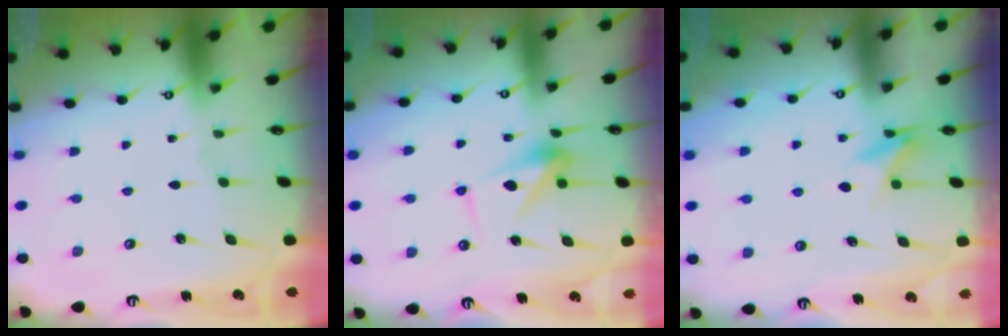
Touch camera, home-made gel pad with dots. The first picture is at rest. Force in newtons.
{"total": 9.6, "press": 9.6, "slide": 0.5}
{"total": 8.5, "press": 8.4, "slide": 1.1}